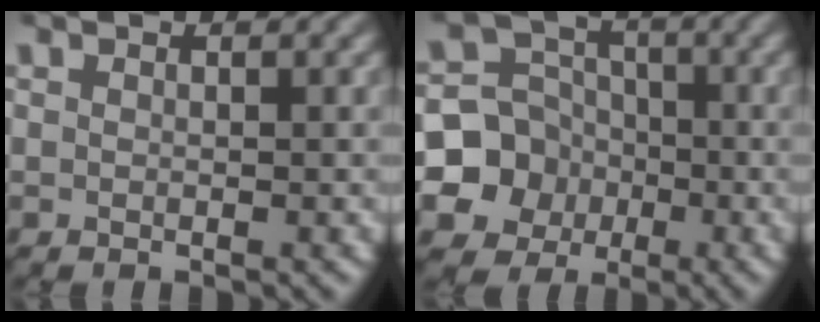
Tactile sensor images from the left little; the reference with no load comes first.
{"total": 8.0, "force": [-2.8, 7.2, 1.7], "torque": [-0.019, -0.012, -0.080]}